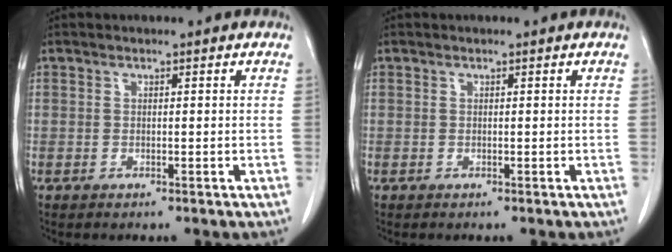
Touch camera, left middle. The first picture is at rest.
{"total": 0.0}